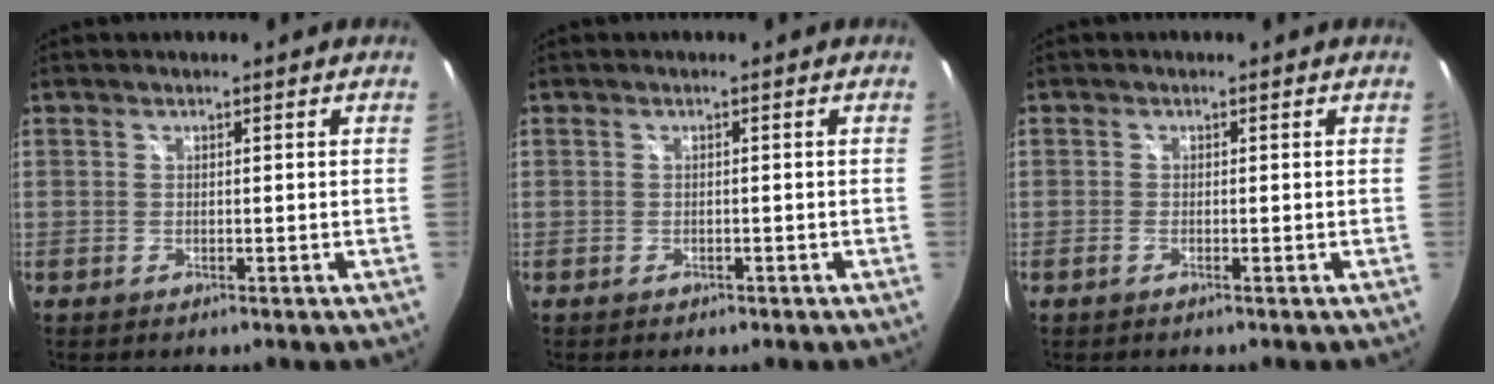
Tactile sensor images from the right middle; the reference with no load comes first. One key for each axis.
{"total": 1.3, "fx": -0.9, "fy": 0.8, "fz": 0.5, "tx": -0.009, "ty": -0.002, "tz": -0.012}
{"total": 0.5, "fx": -0.4, "fy": 0.0, "fz": 0.3, "tx": -0.007, "ty": -0.001, "tz": -0.010}